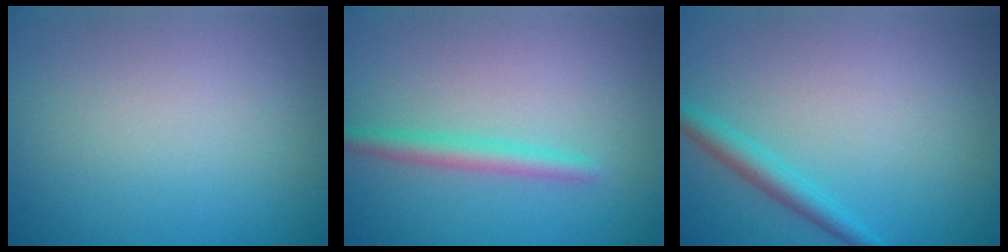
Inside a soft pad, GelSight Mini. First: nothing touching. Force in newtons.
{"total": 2.2, "press": 2.1, "slide": 0.1}
{"total": 2.2, "press": 2.2, "slide": 0.1}